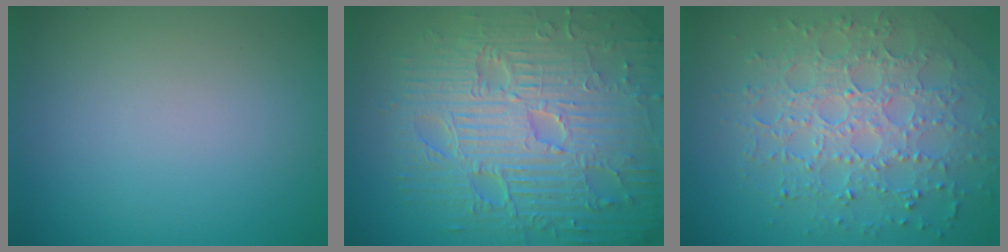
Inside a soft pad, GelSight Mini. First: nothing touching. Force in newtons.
{"total": 11.7, "press": 7.6, "slide": 8.8}
{"total": 7.0, "press": 5.0, "slide": 4.9}